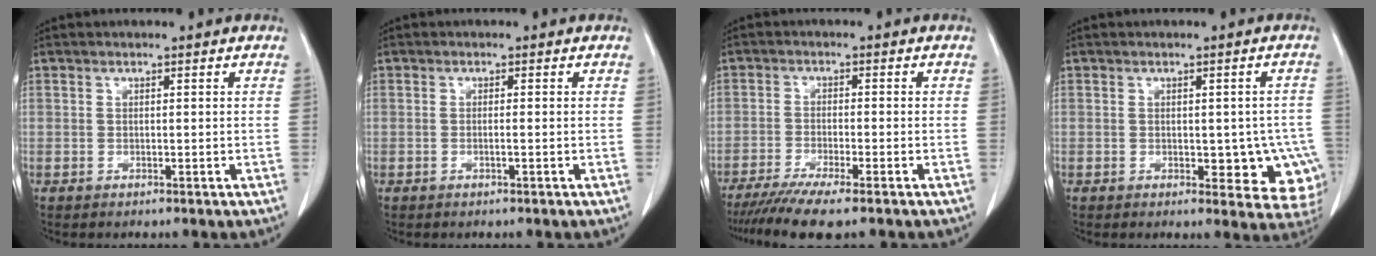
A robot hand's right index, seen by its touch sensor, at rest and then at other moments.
{"total": 0.7, "force": [-0.3, -0.2, 0.6], "torque": [-0.011, 0.000, -0.004]}
{"total": 7.9, "force": [-6.2, -0.1, 4.9], "torque": [-0.076, -0.019, -0.101]}
{"total": 8.5, "force": [-2.0, 4.5, 7.0], "torque": [-0.054, 0.009, -0.017]}